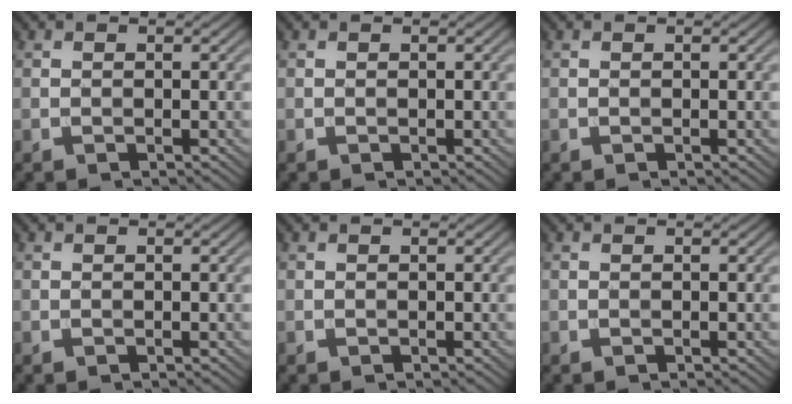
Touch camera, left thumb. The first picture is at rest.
{"total": 0.0}
{"total": 0.0}
{"total": 0.0}
{"total": 0.0}
{"total": 0.0}